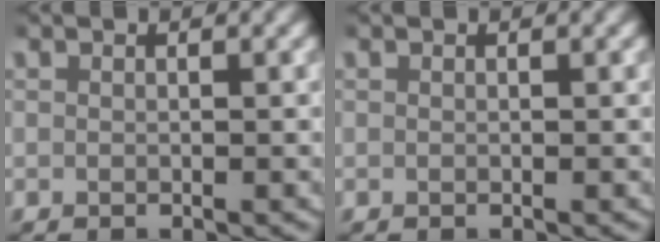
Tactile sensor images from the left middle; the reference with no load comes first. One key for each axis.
{"total": 0.0}